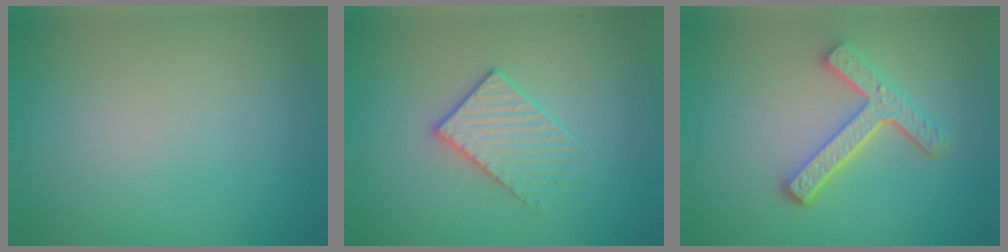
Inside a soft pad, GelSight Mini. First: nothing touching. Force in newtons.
{"total": 2.2, "press": 1.9, "slide": 1.2}
{"total": 4.5, "press": 3.4, "slide": 3.0}